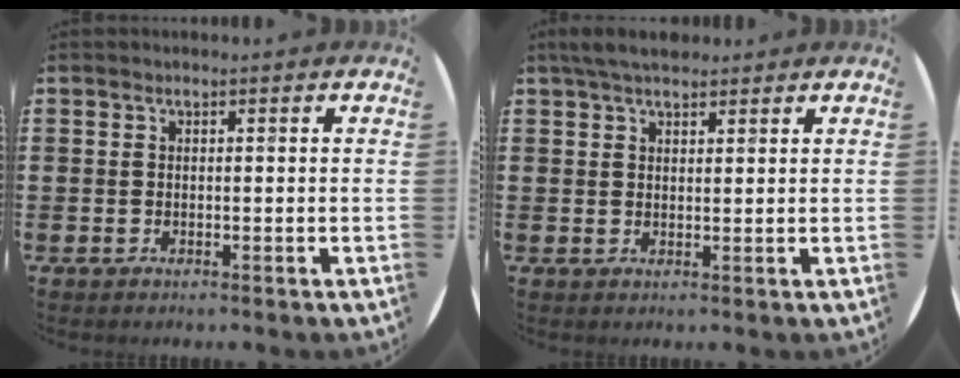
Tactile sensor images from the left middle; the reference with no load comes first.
{"total": 3.5, "force": [3.0, 1.0, 1.5], "torque": [-0.034, 0.001, 0.056]}